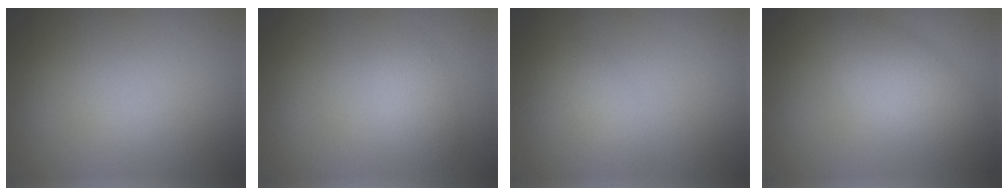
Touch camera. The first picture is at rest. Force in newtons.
{"total": 1.5, "press": 1.5, "slide": 0.0}
{"total": 1.9, "press": 1.9, "slide": 0.1}
{"total": 4.5, "press": 4.5, "slide": 0.1}